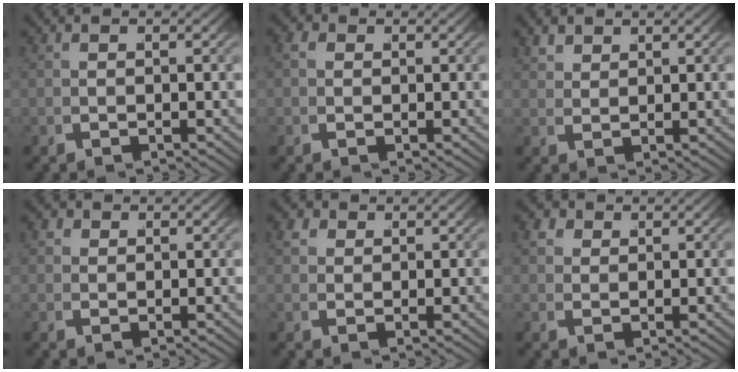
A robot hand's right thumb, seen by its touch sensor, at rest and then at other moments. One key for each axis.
{"total": 1.1, "fx": 0.2, "fy": 1.0, "fz": 0.3, "tx": -0.007, "ty": 0.002, "tz": 0.001}
{"total": 2.0, "fx": 1.9, "fy": 0.6, "fz": 0.2, "tx": -0.003, "ty": 0.004, "tz": 0.042}
{"total": 1.5, "fx": 0.7, "fy": 1.3, "fz": 0.3, "tx": -0.010, "ty": -0.001, "tz": 0.013}
{"total": 2.2, "fx": 1.1, "fy": 1.7, "fz": 0.7, "tx": -0.023, "ty": -0.004, "tz": 0.025}
{"total": 2.6, "fx": 1.3, "fy": 2.1, "fz": 0.8, "tx": -0.027, "ty": -0.004, "tz": 0.027}